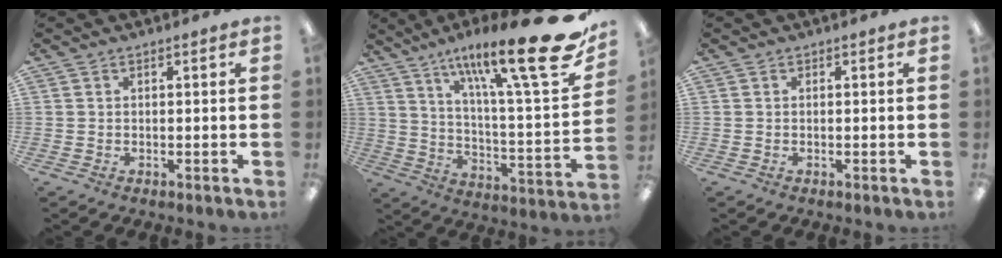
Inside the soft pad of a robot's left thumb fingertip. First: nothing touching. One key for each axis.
{"total": 24.3, "fx": 15.7, "fy": 4.7, "fz": 18.0, "tx": -0.264, "ty": -0.109, "tz": 0.245}
{"total": 0.0}